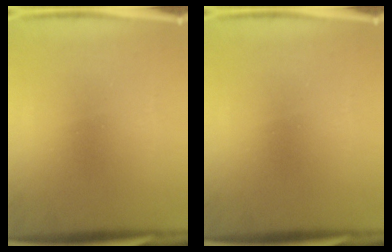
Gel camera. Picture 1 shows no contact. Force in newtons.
{"total": 0.0}